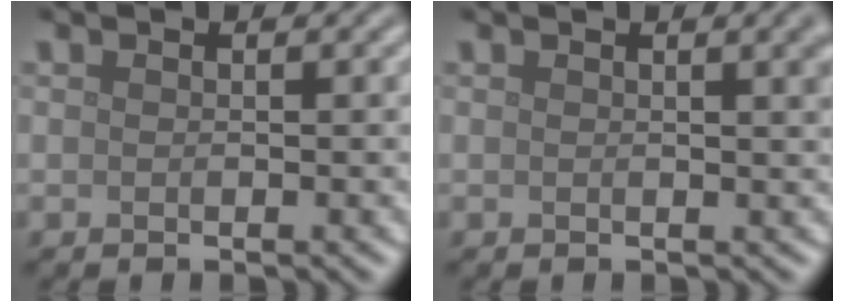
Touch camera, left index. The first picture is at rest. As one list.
[{"total": 2.7, "force": [0.9, 0.9, 2.3], "torque": [-0.015, 0.009, 0.008]}]